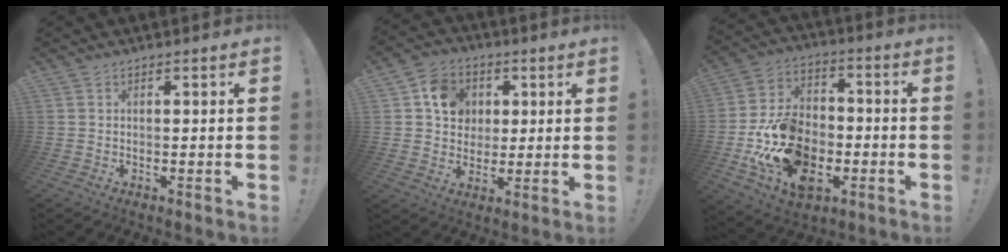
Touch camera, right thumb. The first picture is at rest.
{"total": 11.3, "force": [3.3, 9.8, 4.6], "torque": [-0.063, -0.005, 0.066]}
{"total": 20.0, "force": [-6.6, 13.7, 13.1], "torque": [-0.227, 0.037, -0.105]}